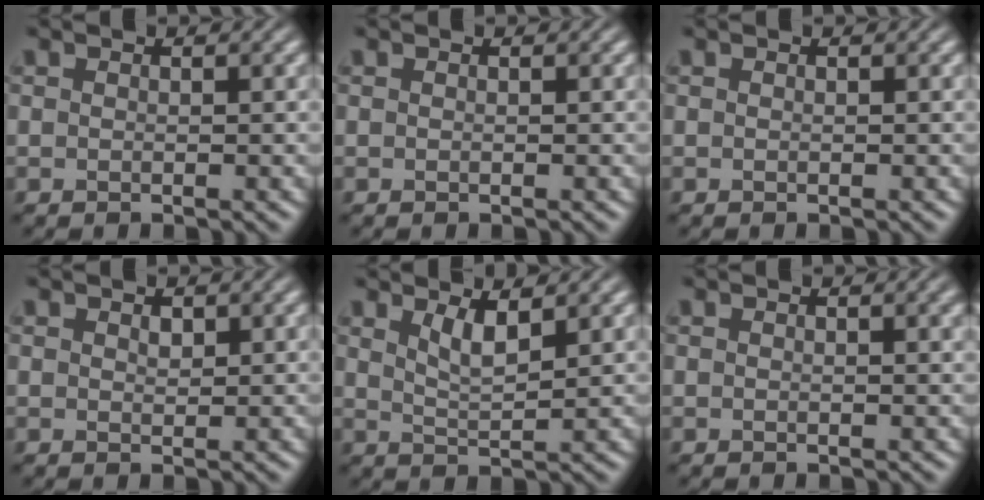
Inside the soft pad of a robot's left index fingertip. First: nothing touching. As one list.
[{"total": 0.0}, {"total": 0.0}, {"total": 0.9, "force": [0.5, 0.5, 0.5], "torque": [-0.008, -0.001, 0.010]}, {"total": 2.4, "force": [1.5, 0.6, 1.8], "torque": [-0.032, -0.008, 0.031]}, {"total": 1.2, "force": [0.5, 0.3, 1.0], "torque": [-0.011, 0.004, 0.006]}]